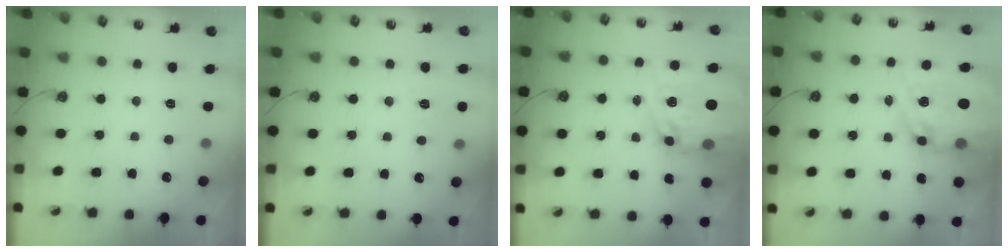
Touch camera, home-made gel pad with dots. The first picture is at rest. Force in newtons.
{"total": 6.6, "press": 6.6, "slide": 0.6}
{"total": 15.4, "press": 15.4, "slide": 1.2}
{"total": 17.5, "press": 17.4, "slide": 1.4}